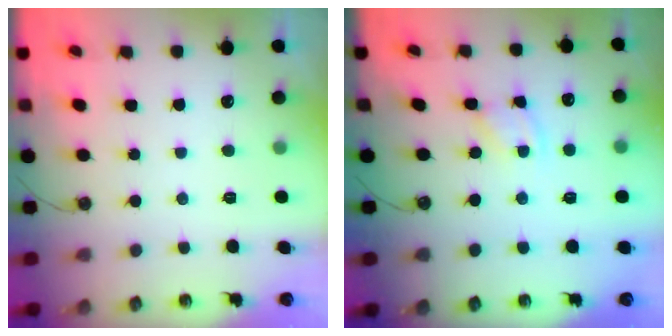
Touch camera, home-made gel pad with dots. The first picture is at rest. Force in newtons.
{"total": 2.1, "press": 2.1, "slide": 0.3}